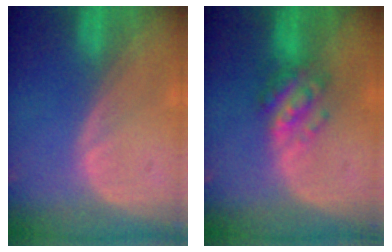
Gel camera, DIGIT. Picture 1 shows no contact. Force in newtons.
{"total": 5.6, "press": 5.0, "slide": 2.5}